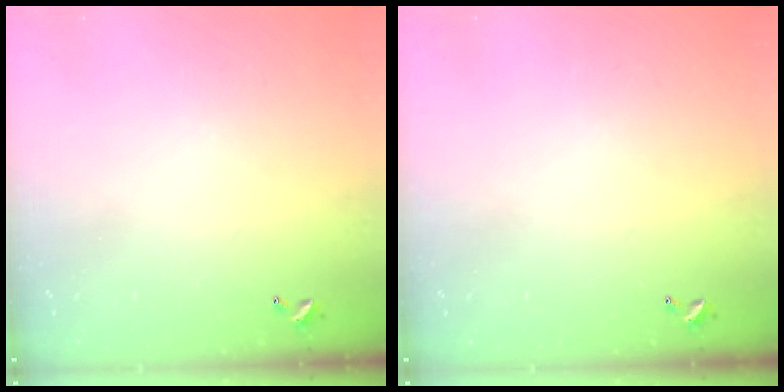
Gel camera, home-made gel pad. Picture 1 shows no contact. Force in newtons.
{"total": 0.0}